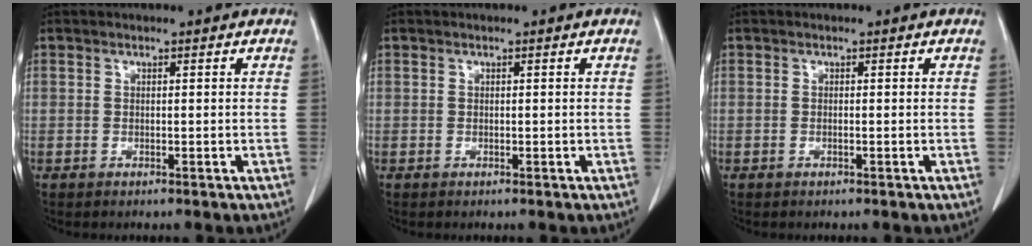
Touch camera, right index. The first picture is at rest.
{"total": 0.0}
{"total": 0.0}